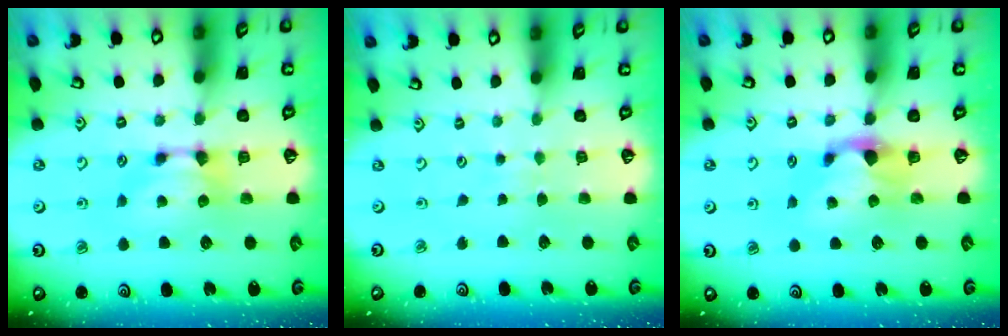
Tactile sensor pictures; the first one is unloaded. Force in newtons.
{"total": 4.5, "press": 4.5, "slide": 0.3}
{"total": 1.2, "press": 0.1, "slide": 1.2}